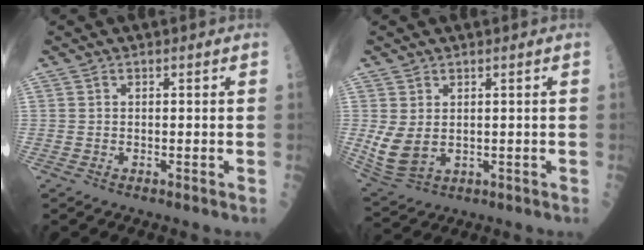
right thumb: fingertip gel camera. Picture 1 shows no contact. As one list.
[{"total": 6.6, "force": [0.4, 4.4, 4.8], "torque": [-0.097, -0.007, 0.026]}]